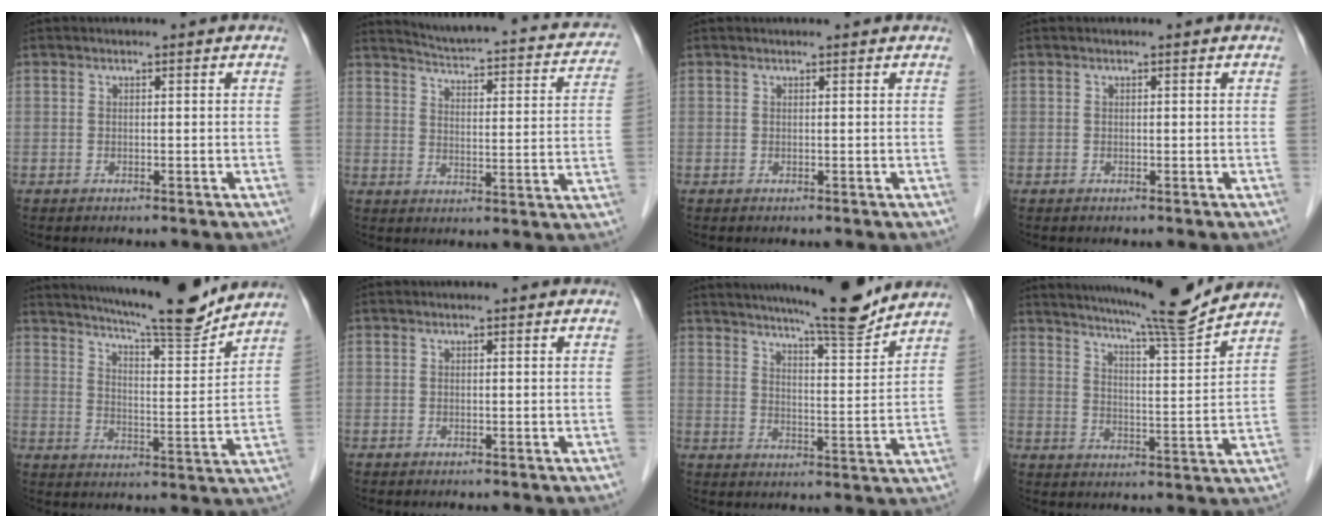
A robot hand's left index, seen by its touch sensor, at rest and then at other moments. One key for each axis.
{"total": 19.3, "fx": 16.8, "fy": 4.1, "fz": 8.6, "tx": -0.117, "ty": -0.010, "tz": 0.202}
{"total": 1.3, "fx": 1.3, "fy": 0.1, "fz": 0.3, "tx": -0.008, "ty": 0.014, "tz": 0.017}
{"total": 0.0}
{"total": 15.9, "fx": 14.5, "fy": 0.4, "fz": 6.6, "tx": -0.110, "ty": -0.017, "tz": 0.209}
{"total": 0.0}
{"total": 13.0, "fx": 11.8, "fy": -0.1, "fz": 5.6, "tx": -0.086, "ty": -0.011, "tz": 0.166}
{"total": 13.4, "fx": 12.4, "fy": -1.5, "fz": 4.8, "tx": -0.086, "ty": -0.025, "tz": 0.181}